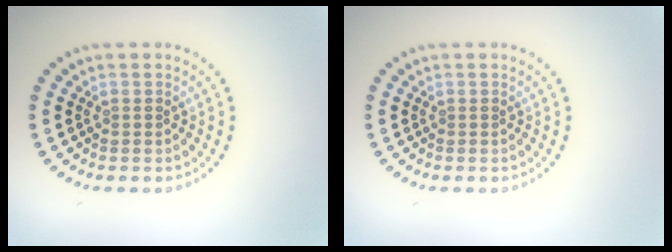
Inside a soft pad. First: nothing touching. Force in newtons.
{"total": 0.0}